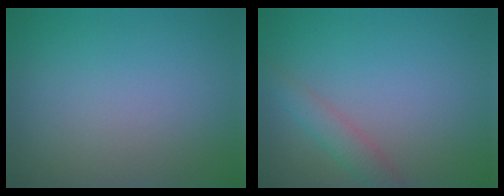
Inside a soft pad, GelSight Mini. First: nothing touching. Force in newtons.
{"total": 2.2, "press": 2.2, "slide": 0.1}